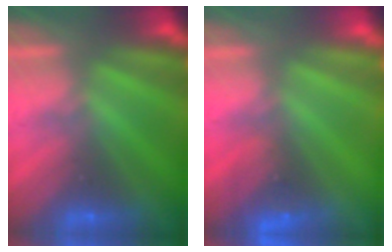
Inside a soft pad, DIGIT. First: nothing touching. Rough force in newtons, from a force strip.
{"total": 2.5}